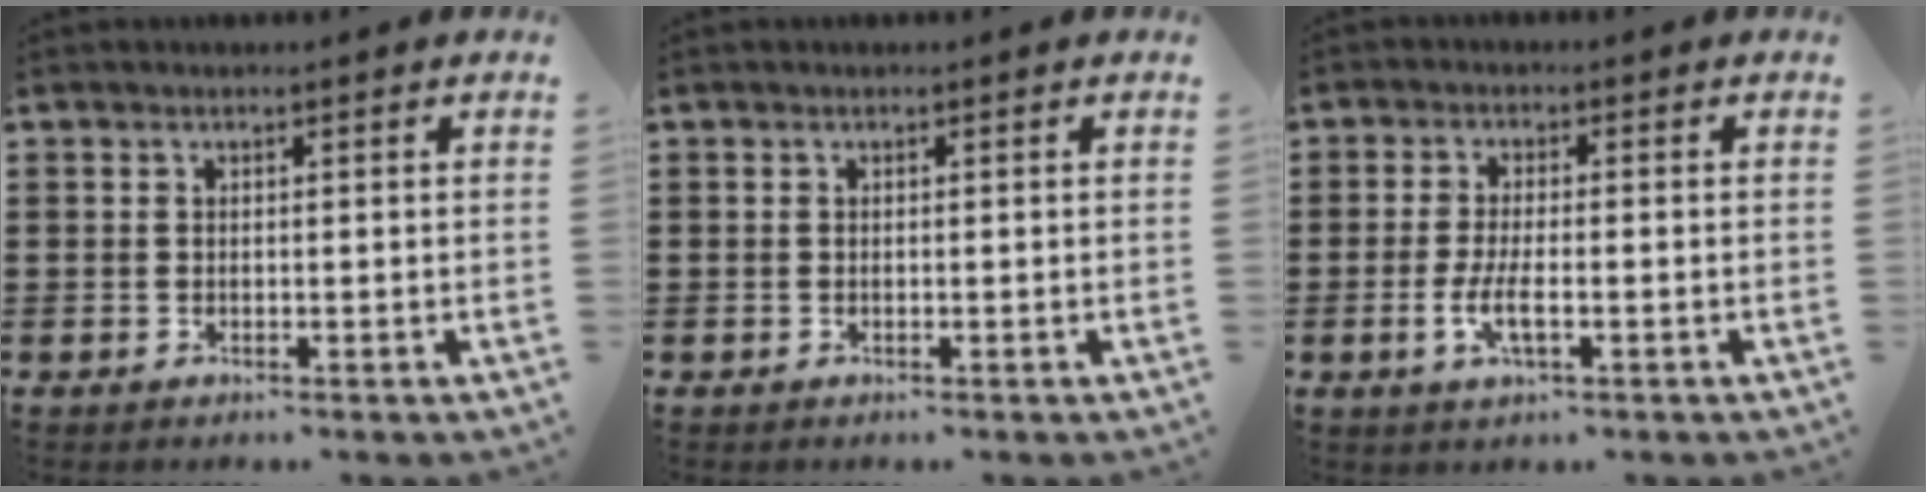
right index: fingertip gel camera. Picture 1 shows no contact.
{"total": 0.0}
{"total": 4.4, "force": [-1.4, 1.3, 3.9], "torque": [-0.086, -0.003, -0.031]}